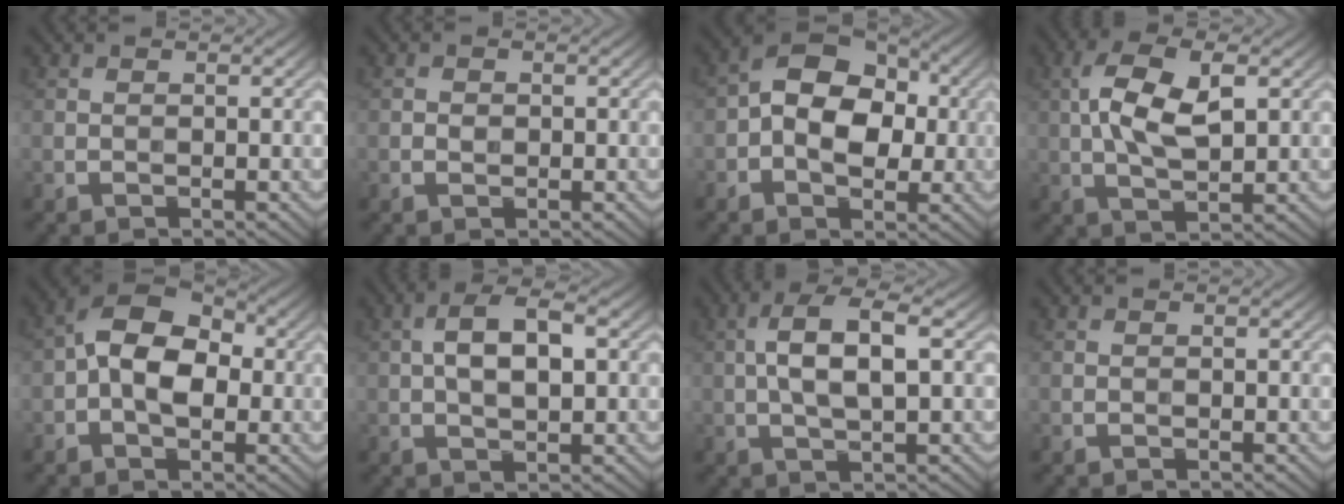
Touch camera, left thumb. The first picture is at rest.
{"total": 0.7, "force": [-0.1, 0.6, 0.4], "torque": [-0.005, -0.002, -0.004]}
{"total": 9.6, "force": [0.1, 6.3, 7.2], "torque": [-0.116, 0.014, -0.013]}
{"total": 8.3, "force": [1.4, 3.9, 7.2], "torque": [-0.154, 0.008, 0.024]}
{"total": 9.7, "force": [-0.2, 6.0, 7.6], "torque": [-0.130, 0.016, -0.018]}
{"total": 6.5, "force": [1.0, 3.1, 5.6], "torque": [-0.108, 0.008, 0.015]}
{"total": 6.6, "force": [0.7, 2.4, 6.1], "torque": [-0.125, 0.009, 0.010]}
{"total": 0.0}